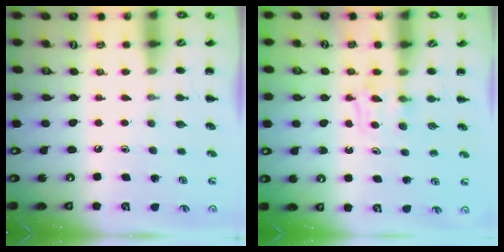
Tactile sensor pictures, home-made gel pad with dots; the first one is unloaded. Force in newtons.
{"total": 4.1, "press": 3.9, "slide": 1.4}